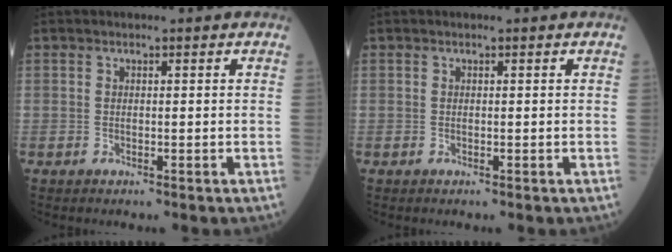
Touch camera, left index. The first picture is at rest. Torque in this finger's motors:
{"motor_torque": [-0.02, 0.02, 0.00, 0.00]}